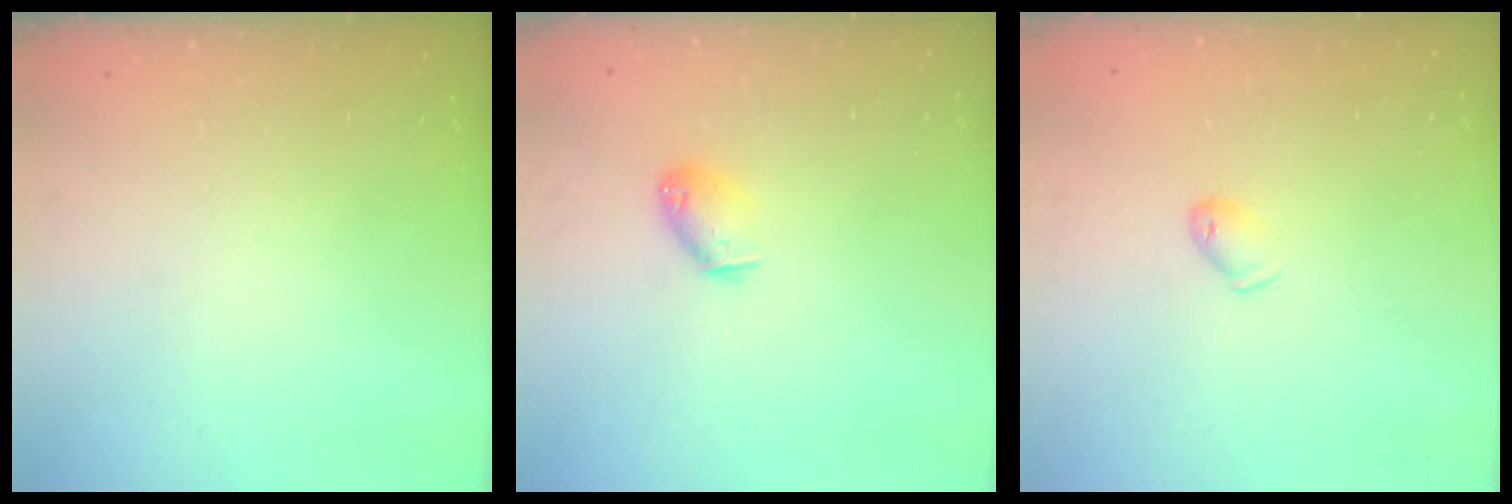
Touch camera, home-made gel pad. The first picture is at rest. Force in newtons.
{"total": 7.6, "press": 7.5, "slide": 1.4}
{"total": 4.8, "press": 4.7, "slide": 0.9}